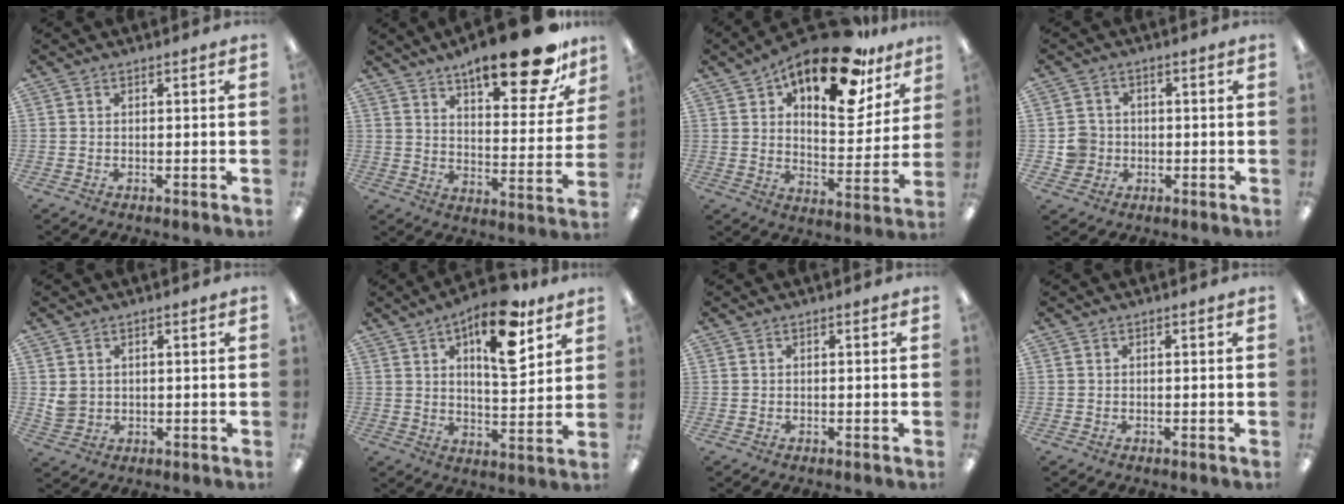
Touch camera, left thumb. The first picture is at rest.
{"total": 20.2, "force": [14.3, 6.3, 12.8], "torque": [-0.175, -0.091, 0.229]}
{"total": 21.8, "force": [14.9, 8.7, 13.4], "torque": [-0.187, -0.093, 0.247]}
{"total": 5.2, "force": [-0.7, 5.1, 0.9], "torque": [-0.015, 0.014, -0.009]}
{"total": 3.2, "force": [1.1, 2.9, 0.8], "torque": [-0.013, 0.001, 0.021]}
{"total": 16.4, "force": [9.1, 6.6, 11.9], "torque": [-0.163, -0.040, 0.145]}
{"total": 0.0}
{"total": 0.0}